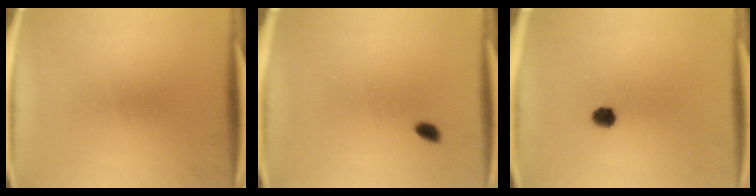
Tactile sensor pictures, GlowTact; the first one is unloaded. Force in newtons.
{"total": 1.4}
{"total": 2.7}